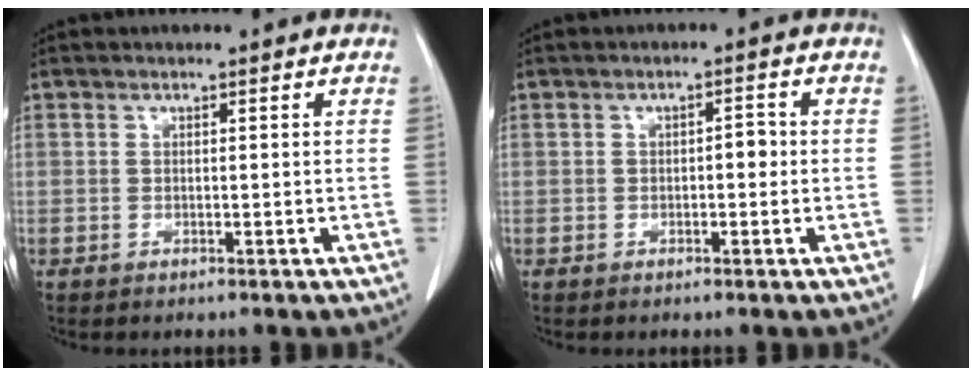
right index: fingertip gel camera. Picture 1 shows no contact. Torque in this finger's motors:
{"motor_torque": [0.28, -0.26, -0.01, 0.03]}